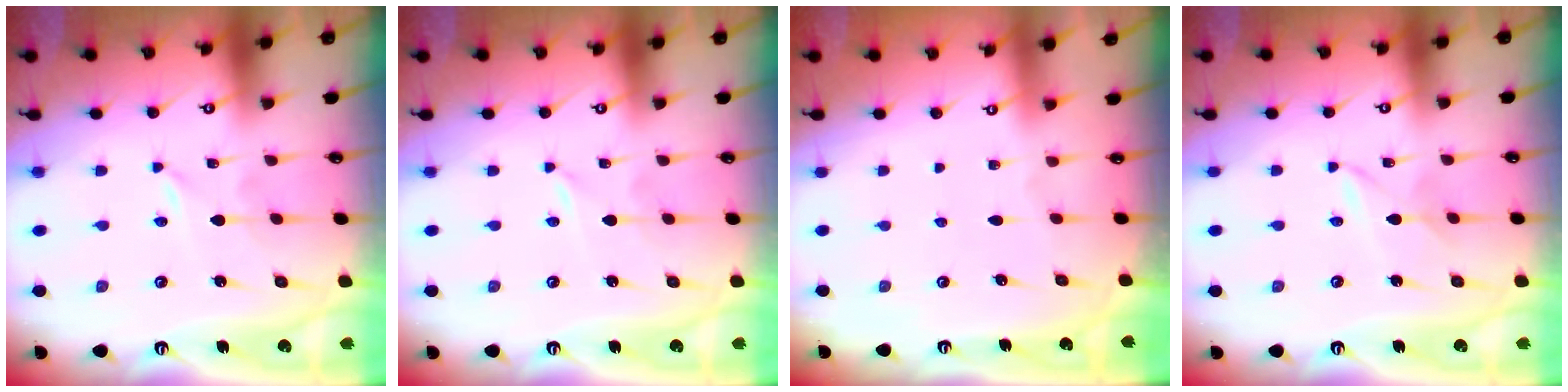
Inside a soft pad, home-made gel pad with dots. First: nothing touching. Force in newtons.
{"total": 0.0}
{"total": 0.0}
{"total": 1.8, "press": 1.7, "slide": 0.3}